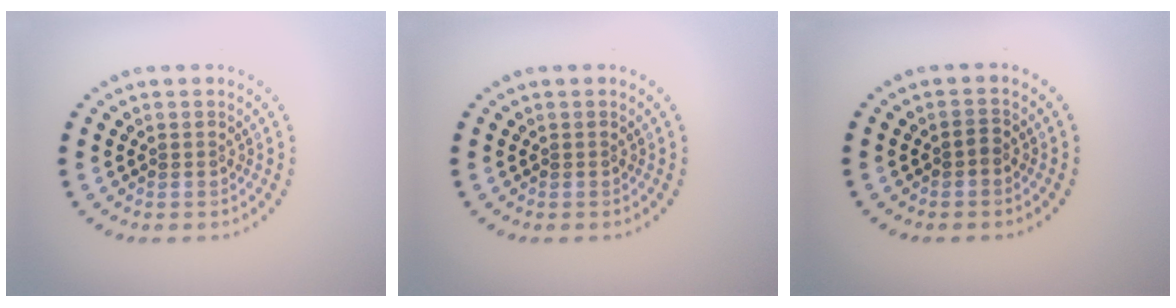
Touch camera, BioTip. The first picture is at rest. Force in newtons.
{"total": 0.0}
{"total": 0.9, "press": 0.8, "slide": 0.3}